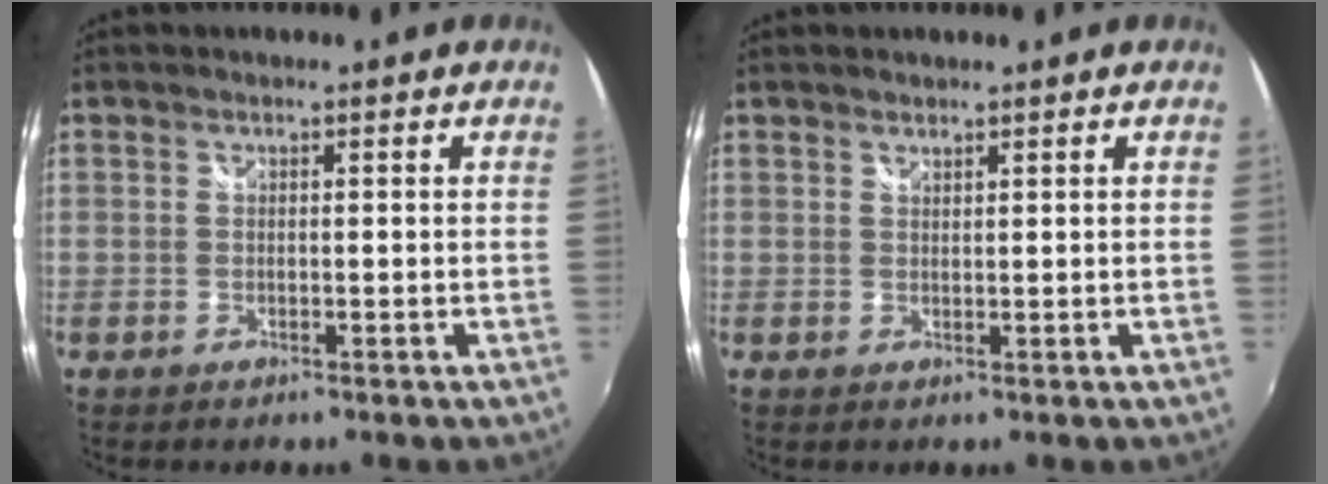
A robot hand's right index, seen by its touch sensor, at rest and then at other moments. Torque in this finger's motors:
{"motor_torque": [-0.13, 0.23, -0.06, -0.01]}